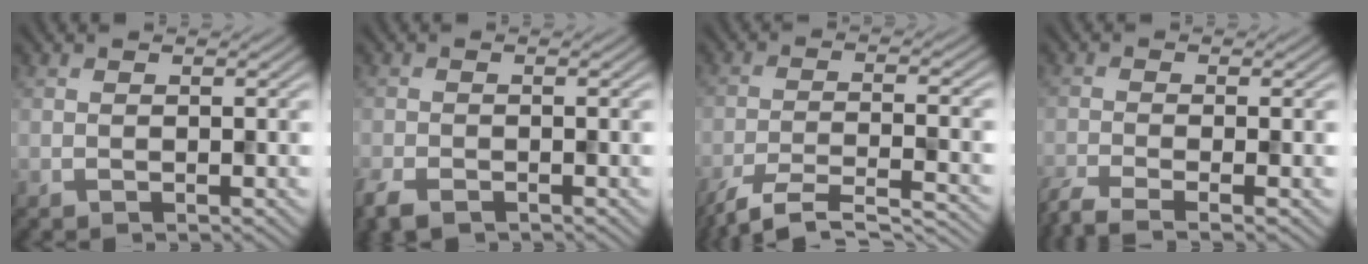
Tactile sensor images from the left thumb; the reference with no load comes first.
{"total": 3.5, "force": [-2.7, 1.4, 1.8], "torque": [-0.039, -0.015, -0.056]}
{"total": 8.5, "force": [-6.8, 1.7, 4.8], "torque": [-0.094, -0.008, -0.114]}
{"total": 4.4, "force": [-3.1, 0.8, 3.1], "torque": [-0.046, -0.007, -0.071]}